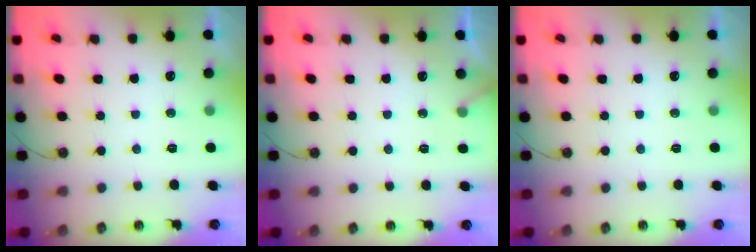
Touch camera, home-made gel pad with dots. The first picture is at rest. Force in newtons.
{"total": 3.9, "press": 3.9, "slide": 0.2}
{"total": 0.0}